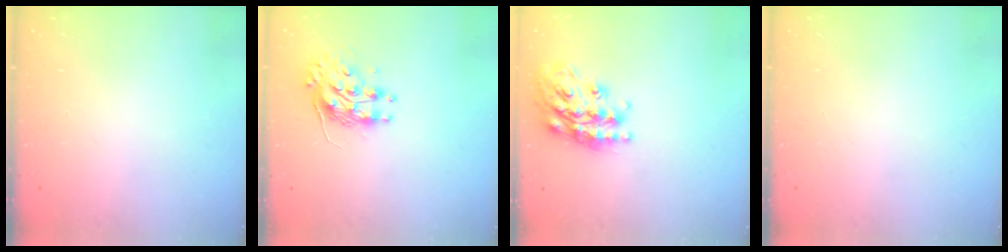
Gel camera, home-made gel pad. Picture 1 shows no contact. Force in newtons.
{"total": 9.0, "press": 9.0, "slide": 0.4}
{"total": 19.4, "press": 19.4, "slide": 1.4}
{"total": 0.0}